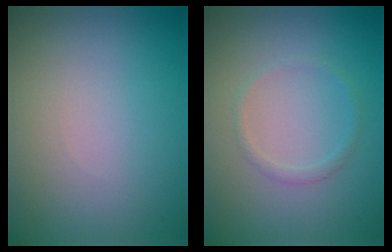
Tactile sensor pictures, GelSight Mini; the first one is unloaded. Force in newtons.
{"total": 1.0, "press": 1.0, "slide": 0.0}